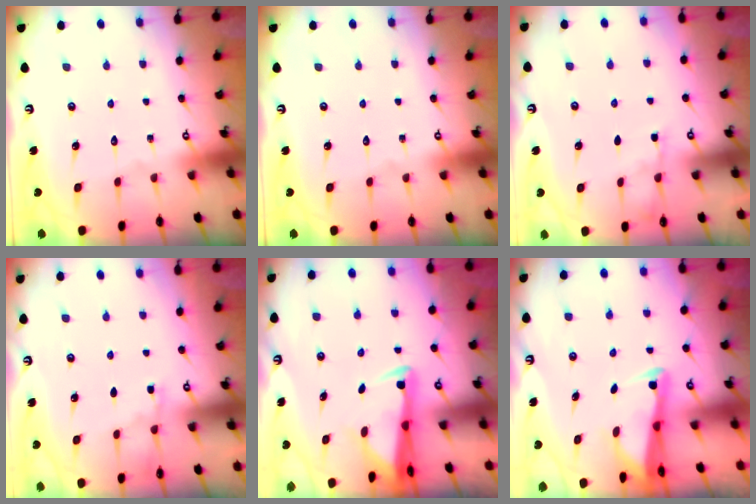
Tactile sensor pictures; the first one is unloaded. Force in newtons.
{"total": 0.0}
{"total": 2.2, "press": 2.2, "slide": 0.3}
{"total": 3.6, "press": 3.6, "slide": 0.5}
{"total": 2.8, "press": 2.6, "slide": 1.0}
{"total": 2.5, "press": 2.5, "slide": 0.5}